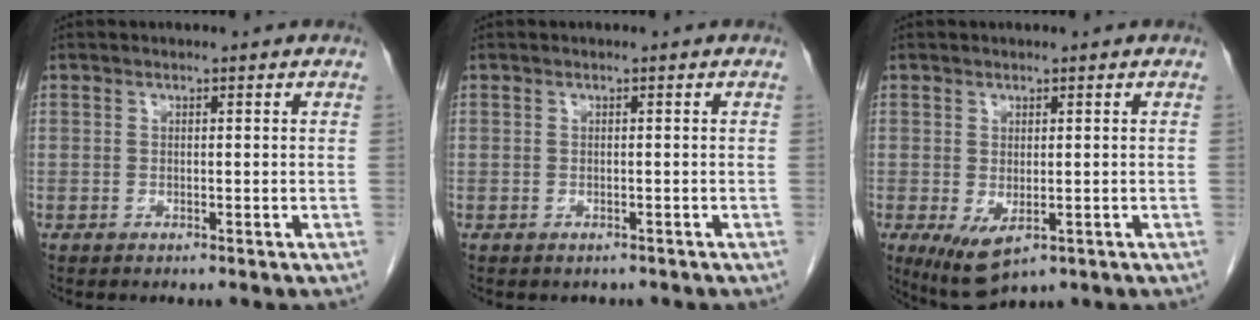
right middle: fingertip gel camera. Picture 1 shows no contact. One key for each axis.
{"total": 1.1, "fx": -0.9, "fy": 0.6, "fz": 0.1, "tx": -0.005, "ty": 0.000, "tz": -0.012}
{"total": 5.5, "fx": -1.8, "fy": 2.5, "fz": 4.6, "tx": -0.077, "ty": -0.019, "tz": -0.014}